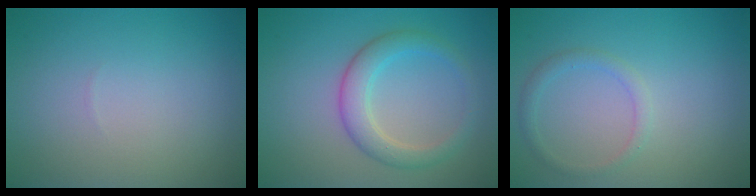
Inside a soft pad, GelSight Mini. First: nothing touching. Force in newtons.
{"total": 3.3, "press": 3.3, "slide": 0.1}
{"total": 1.4, "press": 1.4, "slide": 0.1}